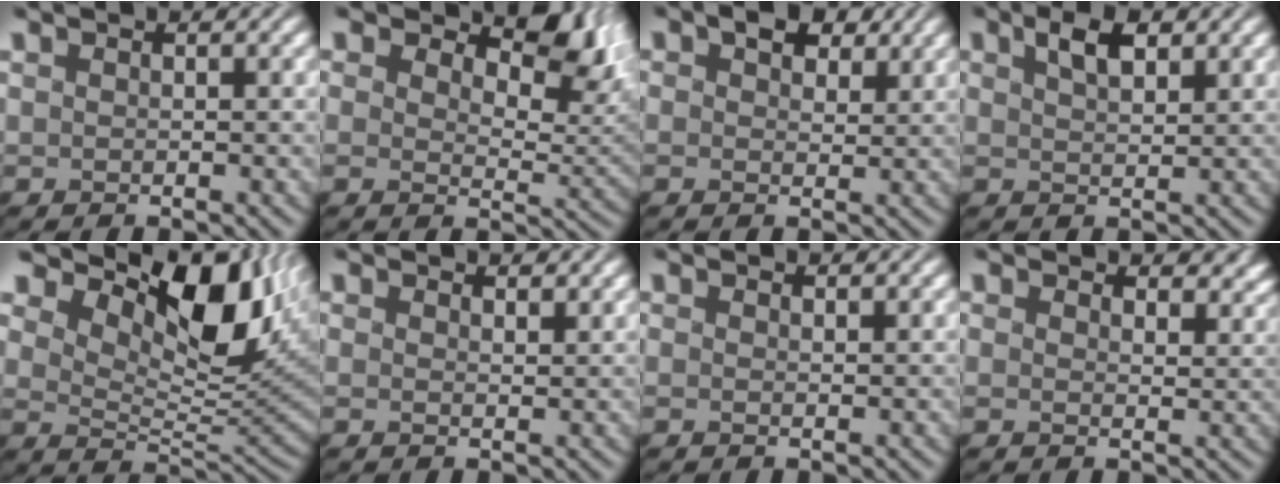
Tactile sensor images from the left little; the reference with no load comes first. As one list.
[{"total": 7.4, "force": [4.7, 3.7, 4.4], "torque": [-0.067, -0.010, 0.072]}, {"total": 3.5, "force": [1.8, 2.2, 2.0], "torque": [-0.035, -0.001, 0.017]}, {"total": 2.7, "force": [1.2, 1.1, 2.1], "torque": [-0.042, -0.001, 0.018]}, {"total": 11.6, "force": [6.5, 5.1, 8.1], "torque": [-0.134, 0.003, 0.105]}, {"total": 1.3, "force": [1.1, 0.5, 0.5], "torque": [-0.013, -0.003, 0.016]}, {"total": 0.0}, {"total": 4.5, "force": [3.6, 2.1, 1.8], "torque": [-0.038, -0.004, 0.037]}]